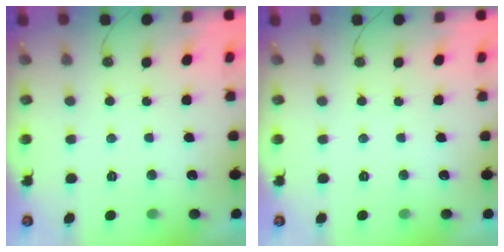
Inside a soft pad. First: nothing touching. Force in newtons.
{"total": 0.0}